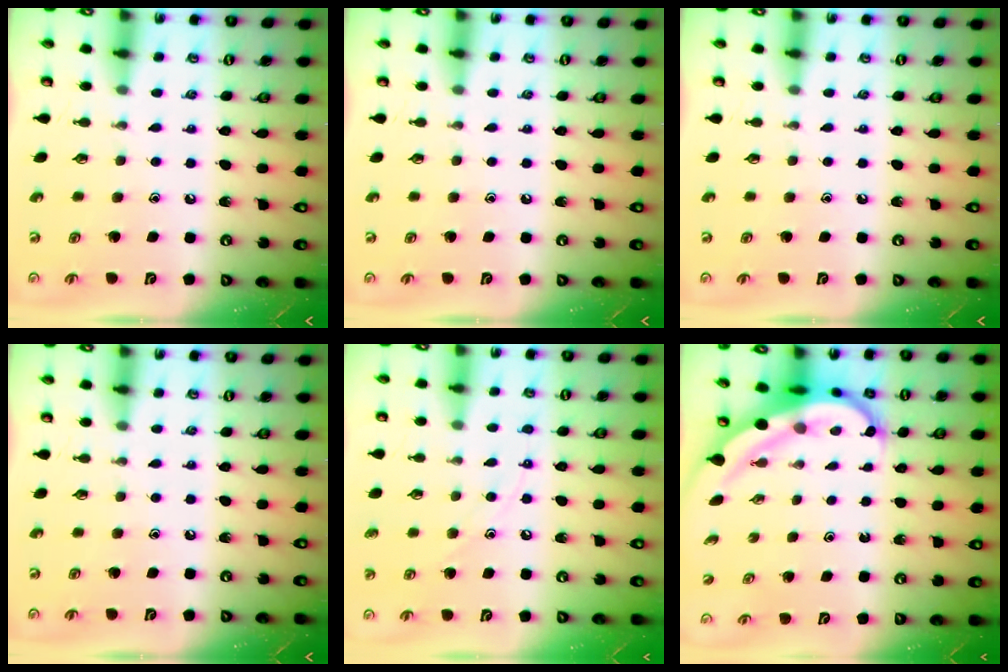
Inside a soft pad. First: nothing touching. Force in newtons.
{"total": 0.0}
{"total": 0.0}
{"total": 0.0}
{"total": 7.5, "press": 7.5, "slide": 0.7}
{"total": 6.7, "press": 6.6, "slide": 1.5}